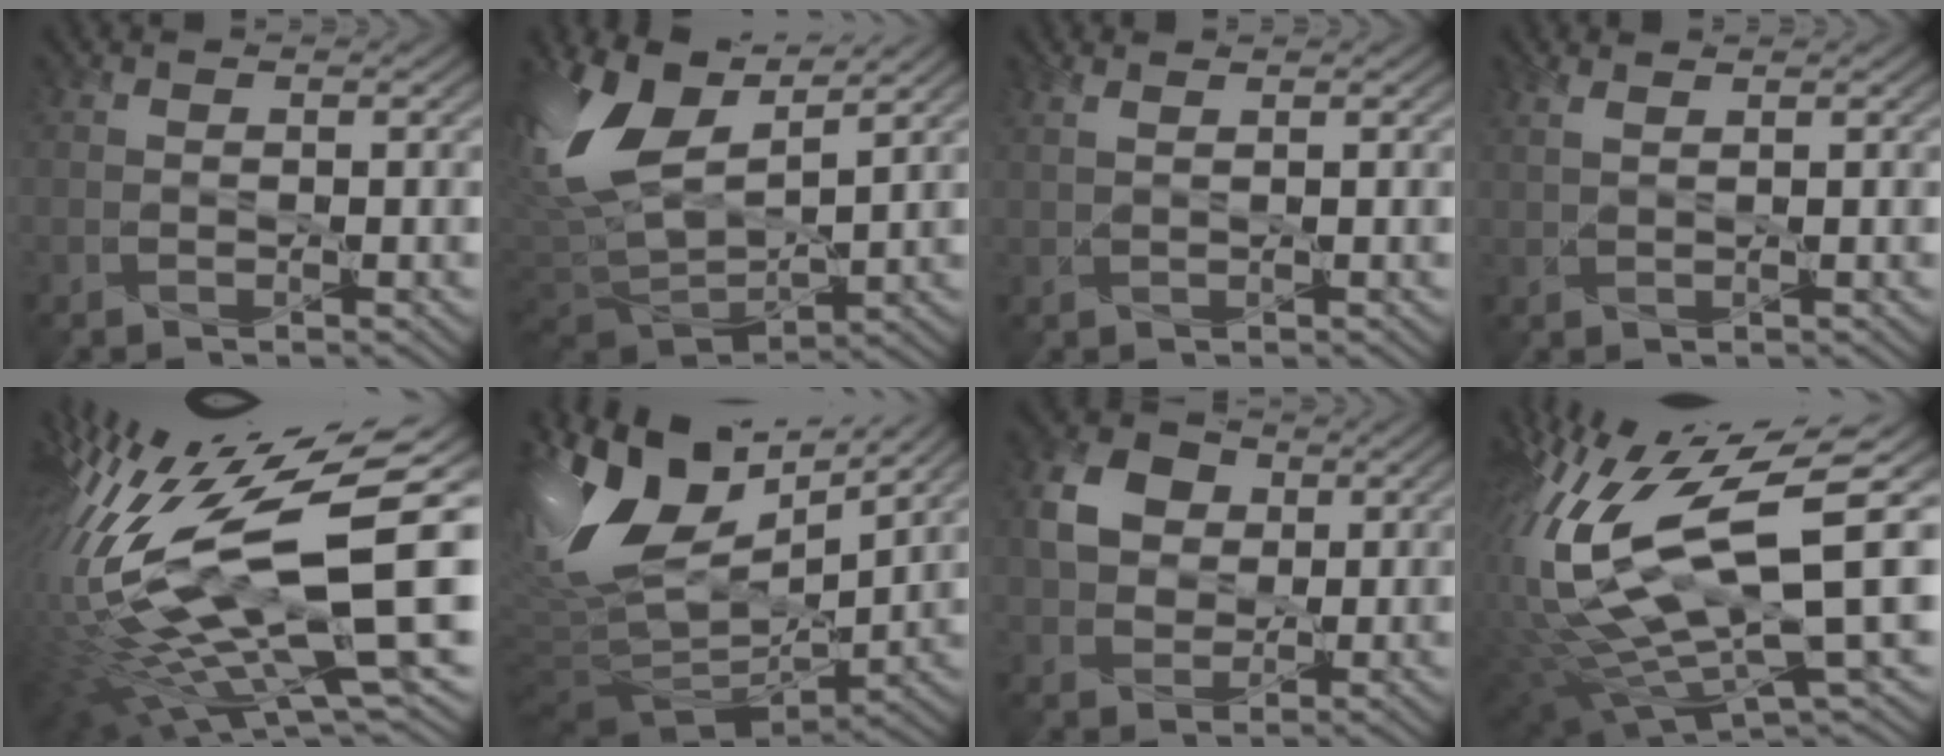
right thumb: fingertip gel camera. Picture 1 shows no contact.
{"total": 12.8, "force": [2.6, 5.8, 11.1], "torque": [-0.266, 0.013, 0.043]}
{"total": 1.4, "force": [1.2, 0.2, 0.7], "torque": [-0.024, 0.003, 0.026]}
{"total": 1.7, "force": [1.4, 0.3, 0.9], "torque": [-0.027, 0.002, 0.032]}
{"total": 19.6, "force": [0.1, 6.5, 18.4], "torque": [-0.372, -0.023, 0.011]}
{"total": 15.2, "force": [5.6, 7.7, 11.8], "torque": [-0.255, 0.020, 0.094]}
{"total": 6.2, "force": [1.5, 5.1, 3.3], "torque": [-0.082, 0.009, 0.019]}
{"total": 17.8, "force": [2.5, 5.8, 16.7], "torque": [-0.365, -0.022, 0.064]}